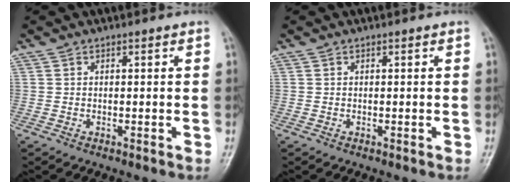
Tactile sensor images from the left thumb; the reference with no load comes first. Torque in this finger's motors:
{"motor_torque": [0.00, 0.01, -0.17, 0.01, 0.00]}